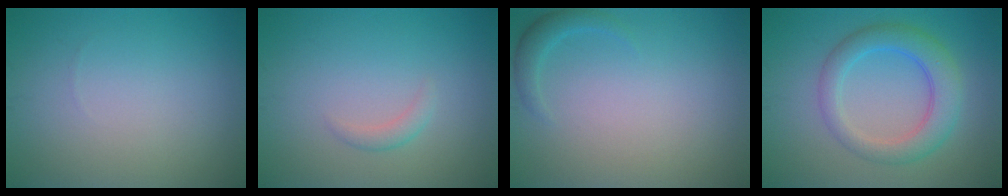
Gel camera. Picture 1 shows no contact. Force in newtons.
{"total": 1.1, "press": 1.1, "slide": 0.1}
{"total": 1.5, "press": 1.5, "slide": 0.0}
{"total": 4.8, "press": 4.8, "slide": 0.1}